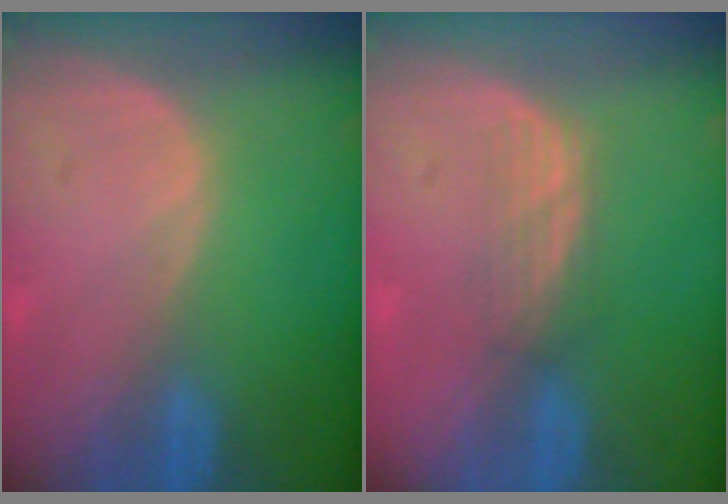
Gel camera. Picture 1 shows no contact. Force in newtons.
{"total": 2.9, "press": 2.6, "slide": 1.4}